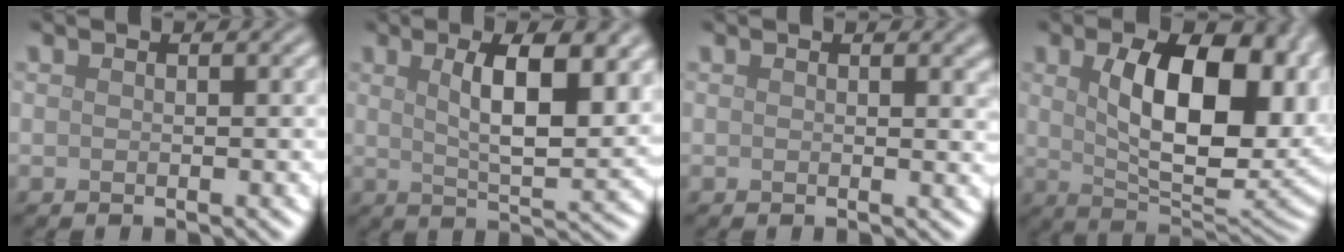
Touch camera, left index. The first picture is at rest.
{"total": 8.6, "force": [2.8, 2.8, 7.7], "torque": [-0.116, 0.001, 0.045]}
{"total": 1.6, "force": [0.8, 0.6, 1.3], "torque": [-0.006, 0.003, 0.010]}
{"total": 12.8, "force": [2.3, 6.6, 10.8], "torque": [-0.154, -0.009, 0.047]}